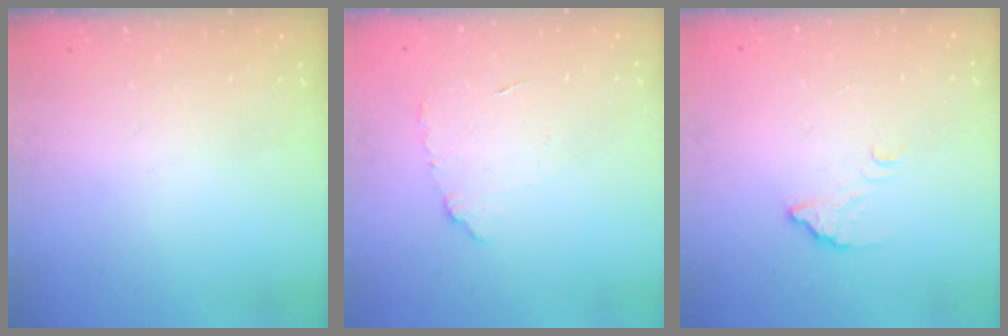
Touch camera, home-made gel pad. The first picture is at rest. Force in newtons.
{"total": 5.0, "press": 5.0, "slide": 0.3}
{"total": 2.7, "press": 2.7, "slide": 0.2}